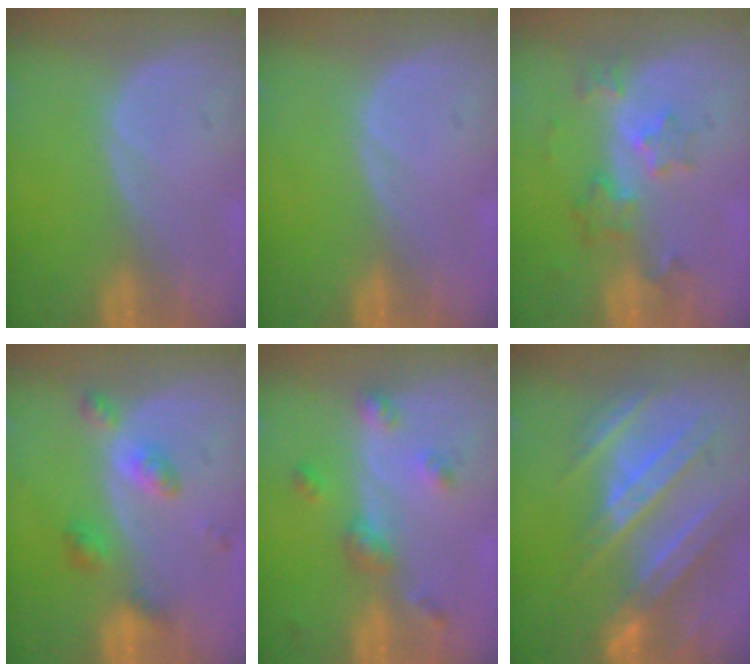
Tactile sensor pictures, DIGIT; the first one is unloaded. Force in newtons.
{"total": 0.0}
{"total": 5.9, "press": 5.3, "slide": 2.7}
{"total": 4.8, "press": 4.8, "slide": 0.1}
{"total": 4.9, "press": 4.5, "slide": 2.0}
{"total": 10.1, "press": 9.6, "slide": 3.3}